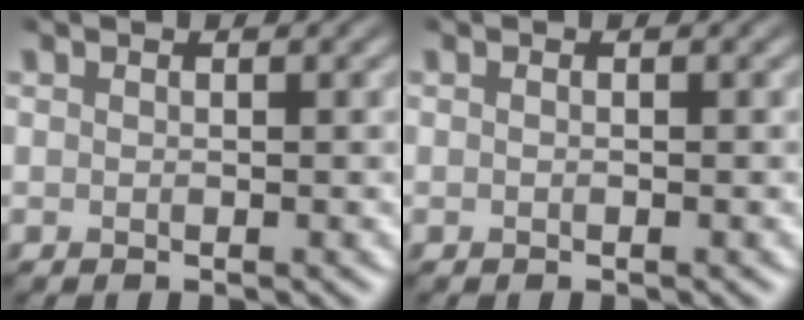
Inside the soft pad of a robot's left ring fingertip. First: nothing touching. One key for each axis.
{"total": 0.0}